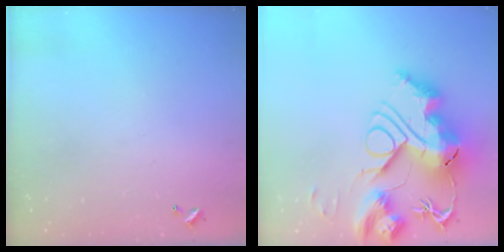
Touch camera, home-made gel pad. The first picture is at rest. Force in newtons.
{"total": 0.7, "press": 0.7, "slide": 0.0}